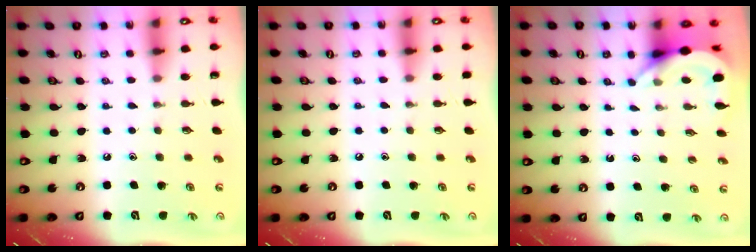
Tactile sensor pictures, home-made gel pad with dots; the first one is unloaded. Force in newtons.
{"total": 3.2, "press": 3.2, "slide": 0.5}
{"total": 5.1, "press": 5.1, "slide": 0.3}